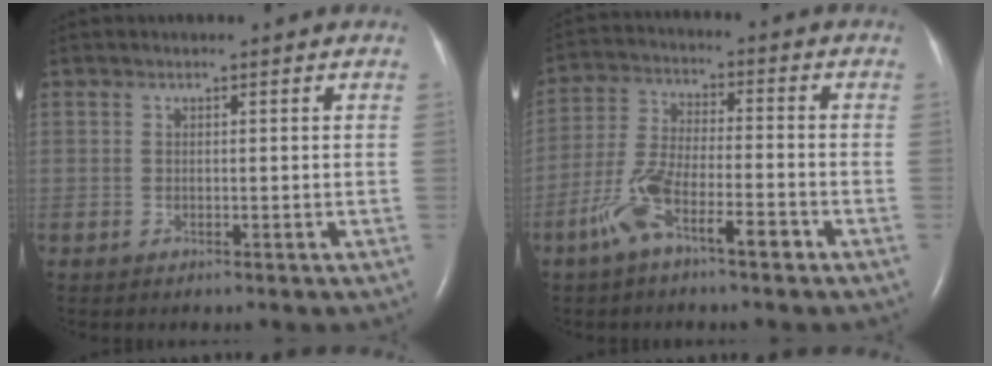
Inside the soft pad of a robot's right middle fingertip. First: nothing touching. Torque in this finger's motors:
{"motor_torque": [1.10, -1.04, 0.23, 0.12]}